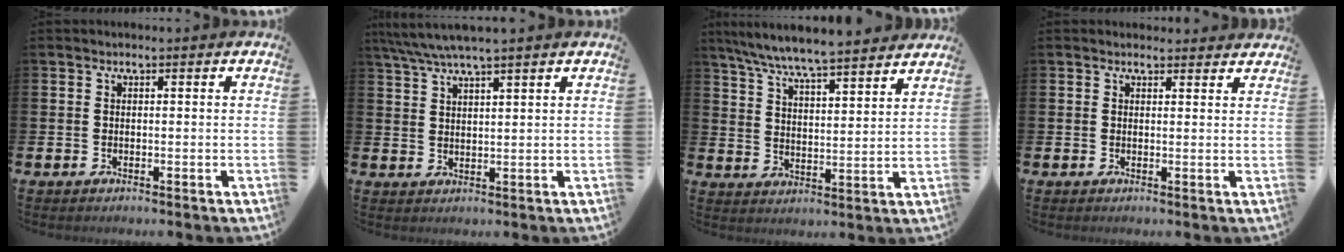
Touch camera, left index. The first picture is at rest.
{"total": 4.4, "force": [3.9, -0.1, 2.0], "torque": [-0.053, -0.007, 0.071]}
{"total": 7.5, "force": [7.3, -0.1, 1.7], "torque": [-0.064, -0.050, 0.130]}
{"total": 1.4, "force": [1.3, 0.5, -0.1], "torque": [0.010, -0.003, 0.023]}